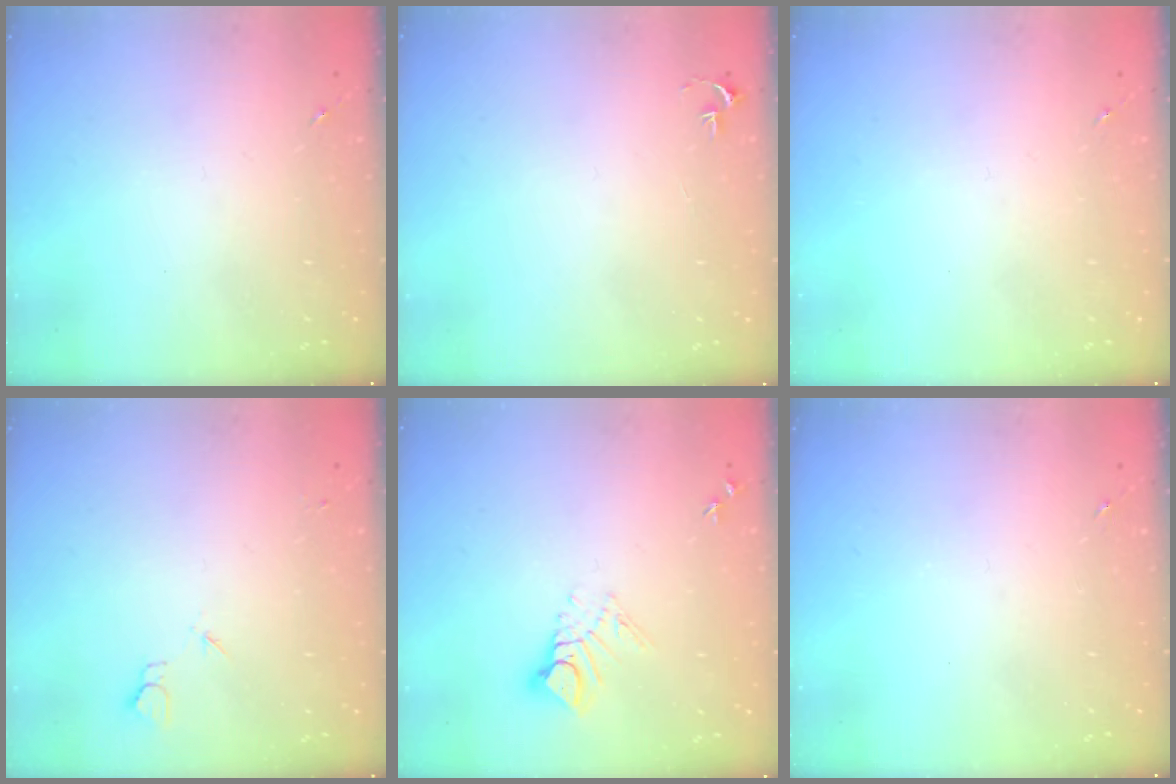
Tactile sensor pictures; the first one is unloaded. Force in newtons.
{"total": 2.7, "press": 2.7, "slide": 0.3}
{"total": 0.0}
{"total": 3.2, "press": 3.2, "slide": 0.4}
{"total": 7.9, "press": 7.8, "slide": 0.7}
{"total": 0.0}